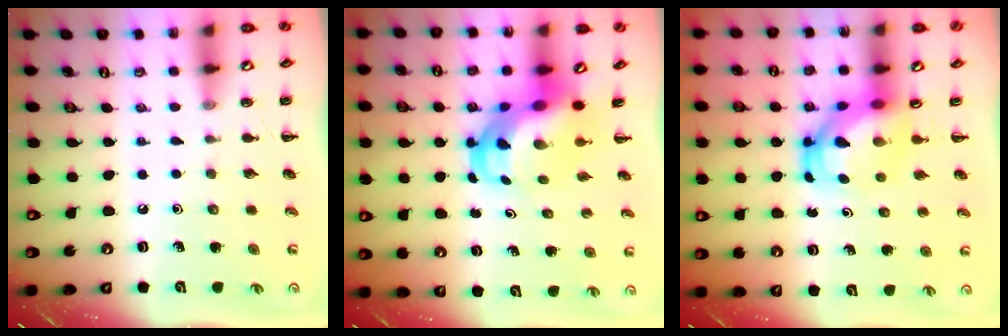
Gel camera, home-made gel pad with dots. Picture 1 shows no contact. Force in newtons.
{"total": 8.3, "press": 8.0, "slide": 2.2}
{"total": 6.2, "press": 5.9, "slide": 1.8}